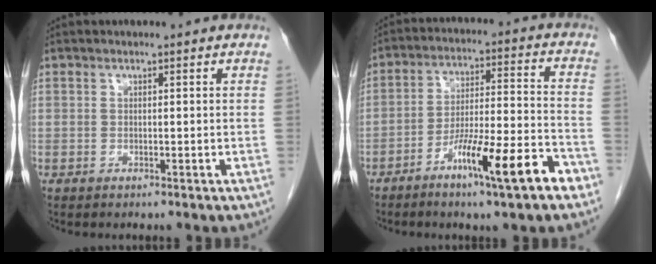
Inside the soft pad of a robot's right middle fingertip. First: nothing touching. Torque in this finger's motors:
{"motor_torque": [1.26, -0.88, 0.28, 0.09]}